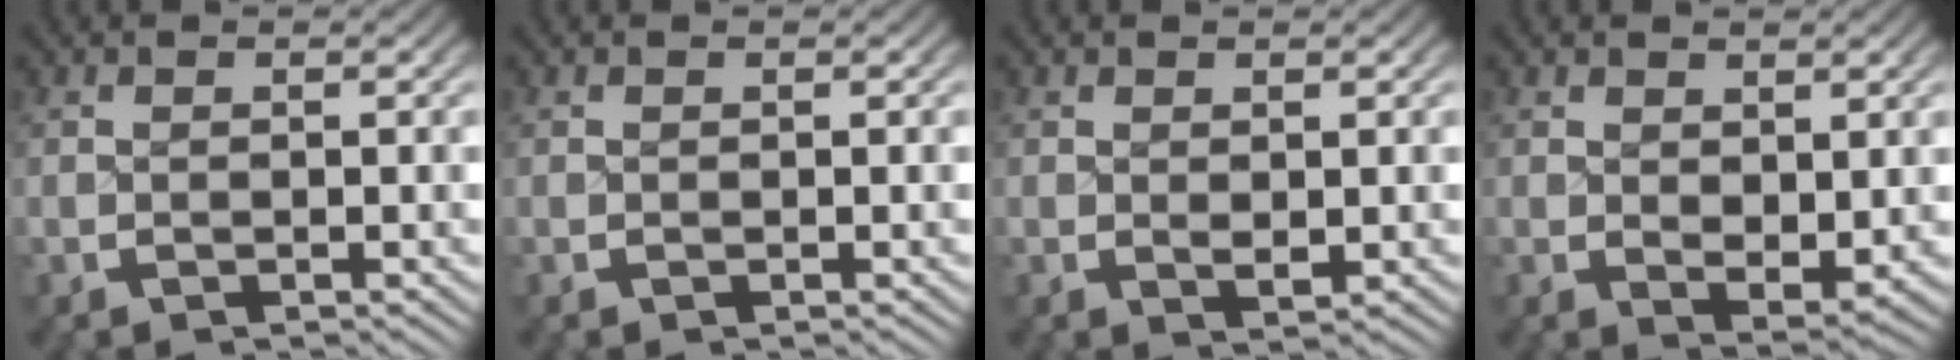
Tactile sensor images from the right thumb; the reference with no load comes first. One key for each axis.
{"total": 0.0}
{"total": 1.0, "fx": 0.5, "fy": 0.5, "fz": 0.7, "tx": -0.012, "ty": -0.005, "tz": 0.014}
{"total": 2.3, "fx": 0.7, "fy": 1.3, "fz": 1.7, "tx": -0.025, "ty": -0.013, "tz": 0.021}